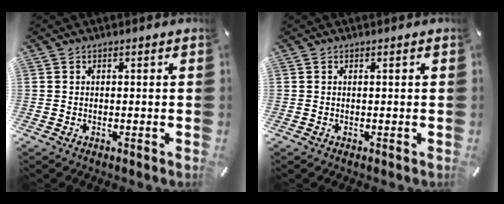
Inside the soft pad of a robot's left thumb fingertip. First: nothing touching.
{"total": 0.0}